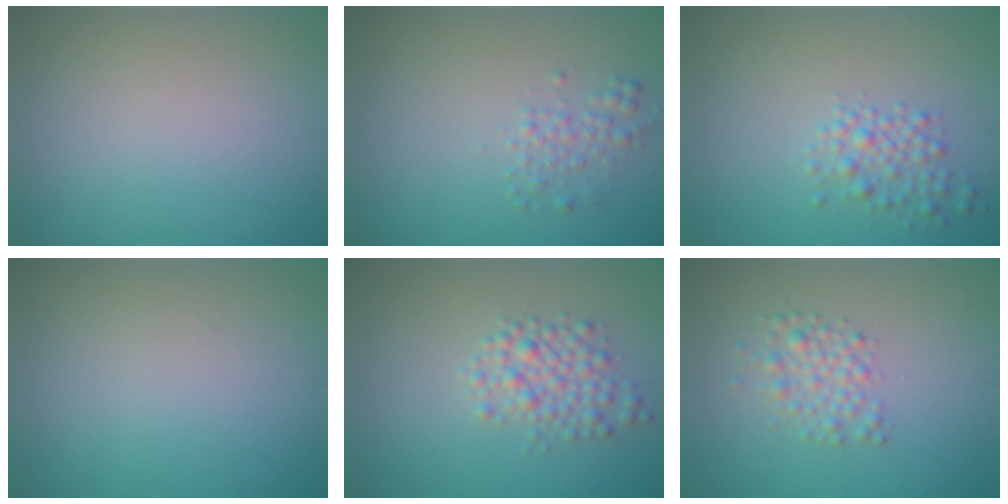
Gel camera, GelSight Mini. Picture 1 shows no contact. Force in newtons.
{"total": 1.5, "press": 1.5, "slide": 0.1}
{"total": 2.3, "press": 2.3, "slide": 0.1}
{"total": 0.0}
{"total": 3.0, "press": 3.0, "slide": 0.1}
{"total": 2.4, "press": 2.4, "slide": 0.1}